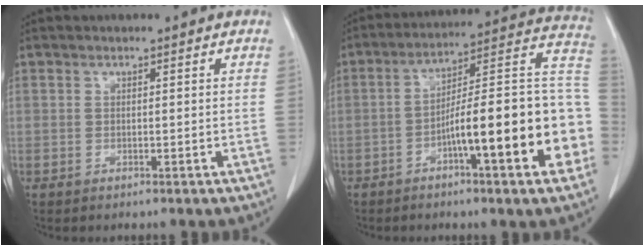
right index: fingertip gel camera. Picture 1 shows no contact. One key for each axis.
{"total": 20.0, "fx": -6.1, "fy": 2.7, "fz": 18.9, "tx": -0.198, "ty": 0.035, "tz": -0.083}